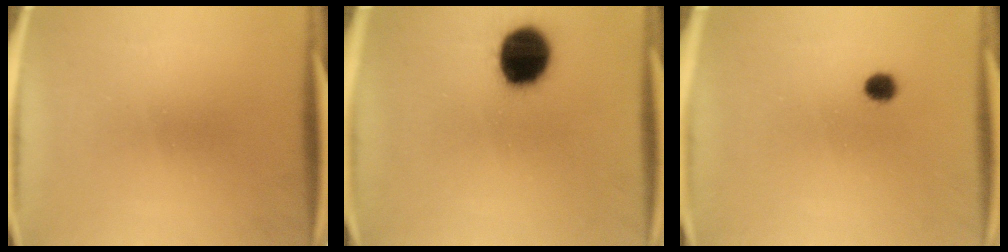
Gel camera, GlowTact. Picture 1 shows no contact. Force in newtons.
{"total": 15.1}
{"total": 2.6}